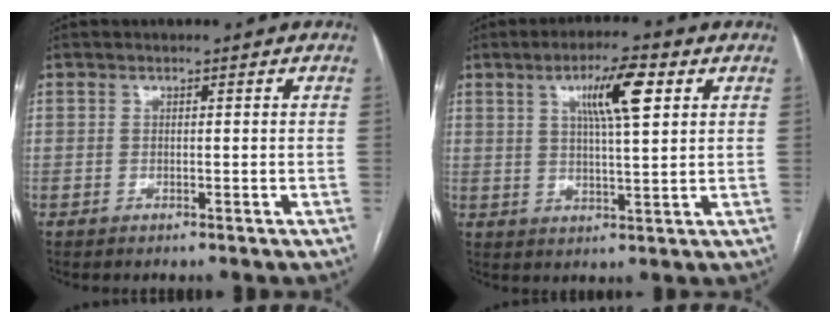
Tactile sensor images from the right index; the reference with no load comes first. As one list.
[{"total": 8.3, "force": [3.2, 1.0, 7.6], "torque": [-0.132, 0.009, 0.054]}]